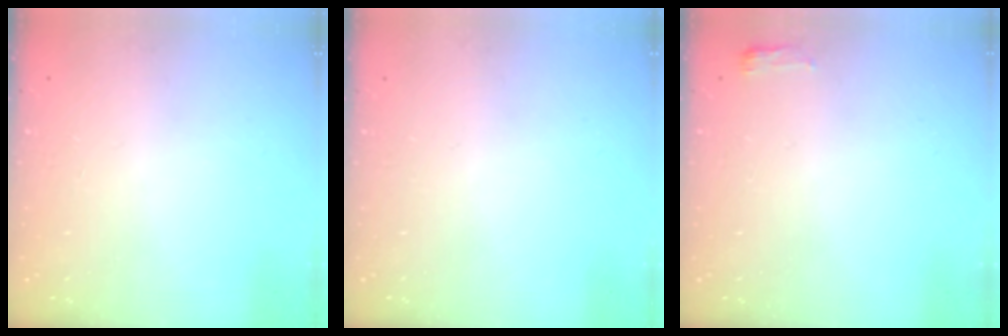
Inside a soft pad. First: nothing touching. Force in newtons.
{"total": 0.0}
{"total": 2.7, "press": 2.6, "slide": 0.8}